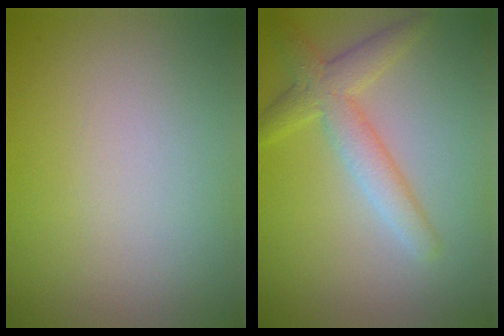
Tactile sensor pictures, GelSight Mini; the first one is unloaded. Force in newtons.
{"total": 3.7, "press": 3.7, "slide": 0.1}